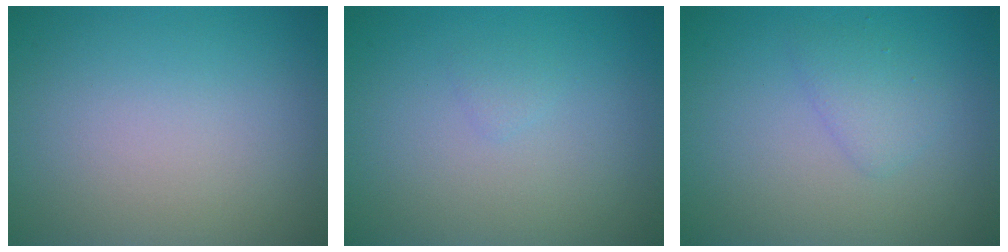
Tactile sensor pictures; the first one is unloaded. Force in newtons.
{"total": 0.6, "press": 0.6, "slide": 0.1}
{"total": 1.7, "press": 1.7, "slide": 0.1}